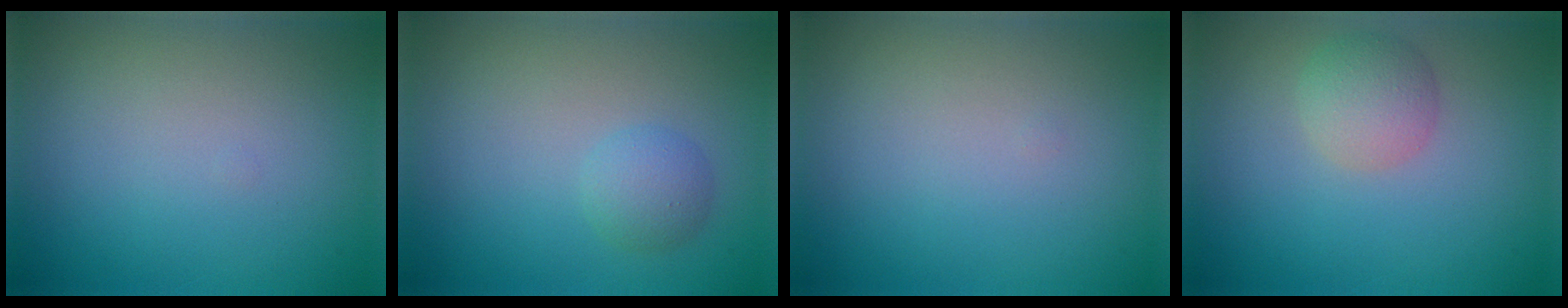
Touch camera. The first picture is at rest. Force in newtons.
{"total": 1.8, "press": 1.8, "slide": 0.0}
{"total": 0.0}
{"total": 2.8, "press": 2.8, "slide": 0.2}